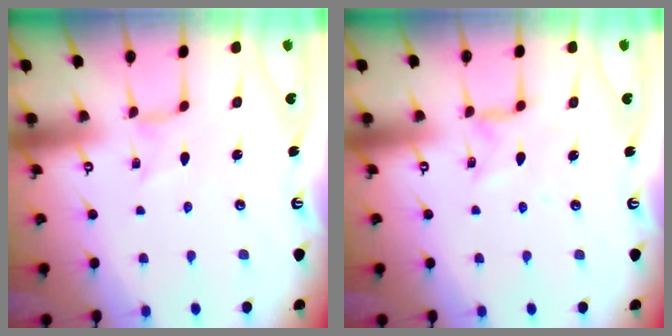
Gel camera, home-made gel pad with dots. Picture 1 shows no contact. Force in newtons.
{"total": 2.5, "press": 2.4, "slide": 0.4}